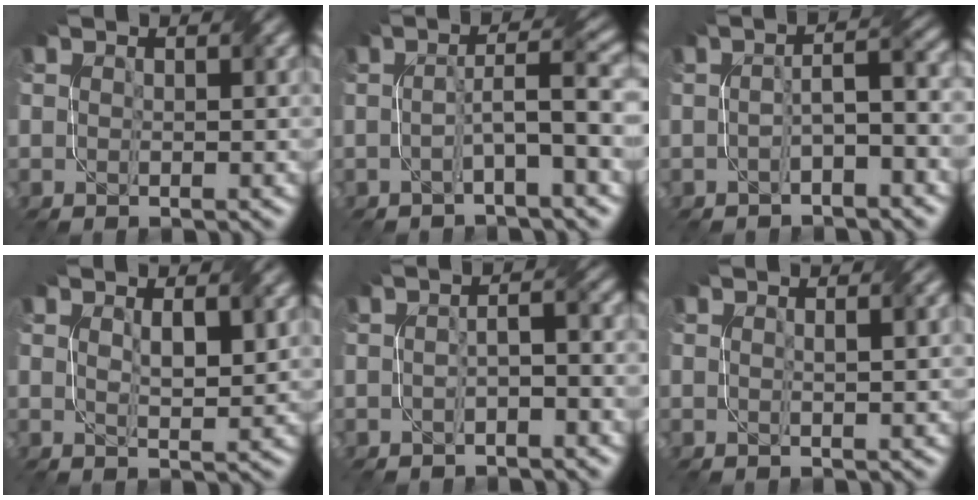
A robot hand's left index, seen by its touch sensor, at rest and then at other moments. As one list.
[{"total": 4.3, "force": [-0.9, 0.4, 4.2], "torque": [-0.072, 0.020, -0.023]}, {"total": 3.3, "force": [-1.1, 0.7, 3.0], "torque": [-0.054, 0.012, -0.020]}, {"total": 2.2, "force": [0.8, 0.6, 1.9], "torque": [-0.038, 0.000, 0.020]}, {"total": 2.2, "force": [-0.9, 0.4, 1.9], "torque": [-0.035, 0.008, -0.017]}, {"total": 2.1, "force": [0.6, 0.7, 1.9], "torque": [-0.019, 0.007, 0.003]}]